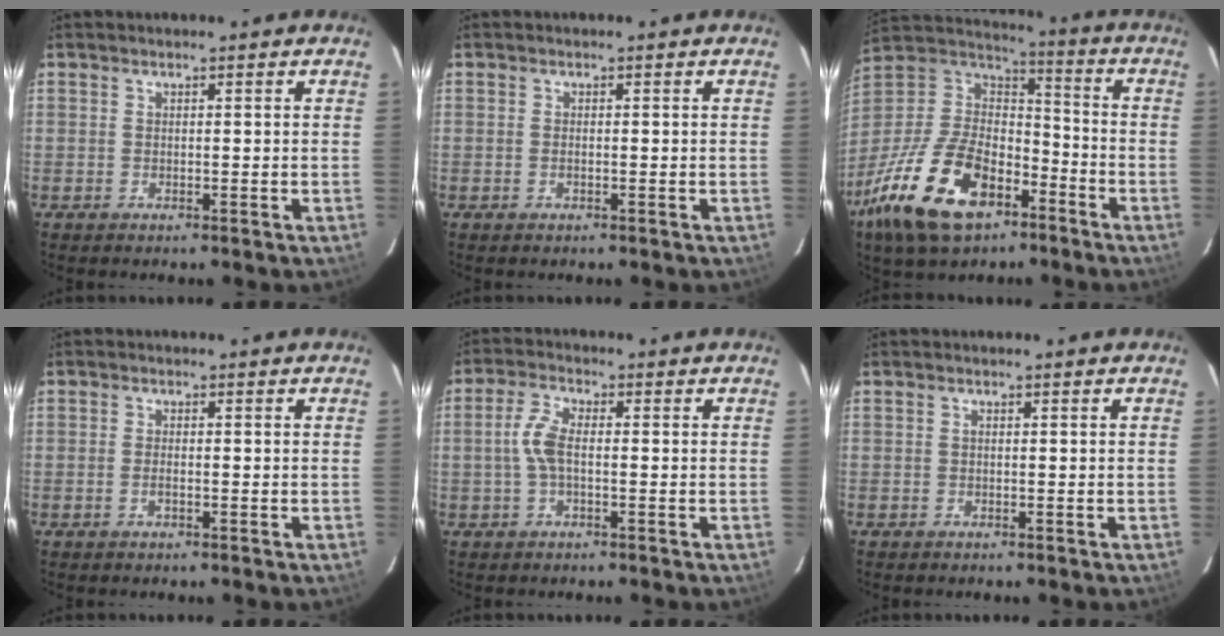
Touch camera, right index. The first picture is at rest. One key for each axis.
{"total": 0.7, "fx": -0.2, "fy": 0.3, "fz": 0.6, "tx": -0.013, "ty": 0.000, "tz": -0.004}
{"total": 25.0, "fx": -13.8, "fy": 13.4, "fz": 15.9, "tx": -0.350, "ty": -0.019, "tz": -0.239}
{"total": 1.4, "fx": -0.5, "fy": 0.6, "fz": 1.2, "tx": -0.026, "ty": 0.000, "tz": -0.010}
{"total": 5.0, "fx": -0.4, "fy": 2.1, "fz": 4.6, "tx": -0.099, "ty": 0.009, "tz": -0.008}
{"total": 0.0}